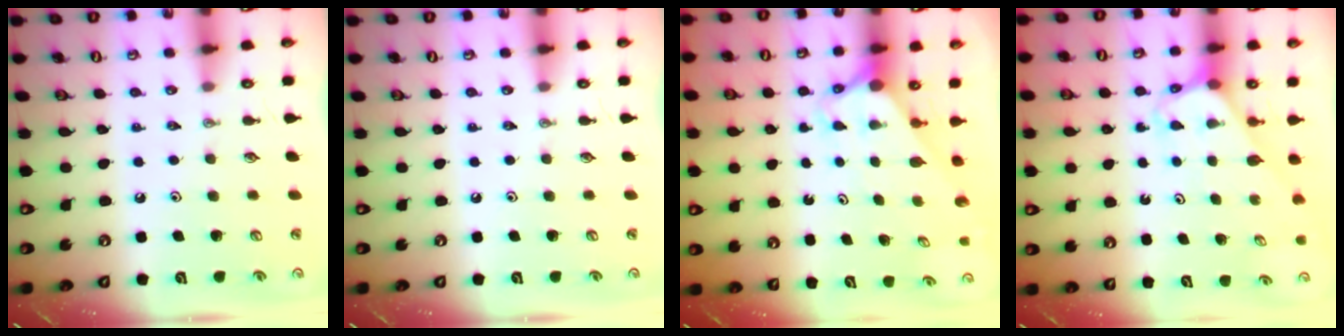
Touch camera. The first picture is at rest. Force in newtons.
{"total": 0.0}
{"total": 2.8, "press": 2.8, "slide": 0.0}
{"total": 3.1, "press": 3.1, "slide": 0.2}